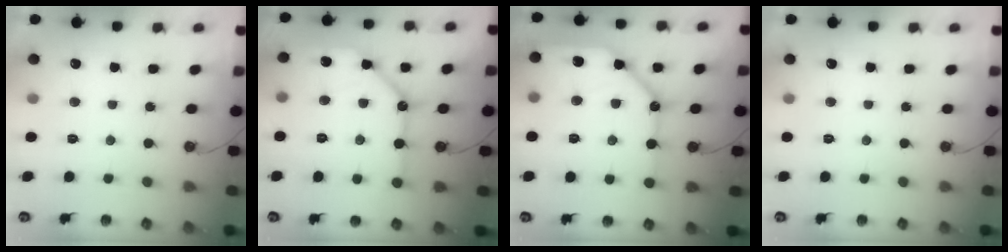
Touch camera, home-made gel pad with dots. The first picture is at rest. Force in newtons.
{"total": 14.0, "press": 13.9, "slide": 1.0}
{"total": 17.4, "press": 17.3, "slide": 1.8}
{"total": 0.0}